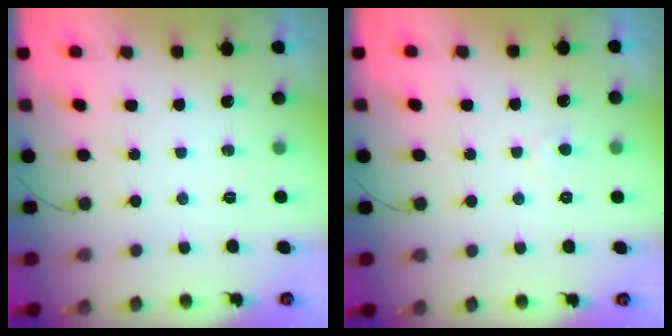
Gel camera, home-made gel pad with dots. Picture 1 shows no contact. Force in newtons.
{"total": 3.9, "press": 3.9, "slide": 0.5}